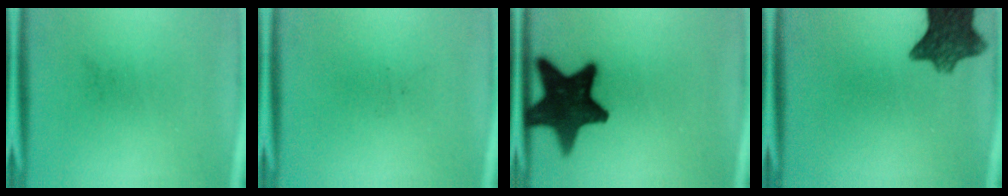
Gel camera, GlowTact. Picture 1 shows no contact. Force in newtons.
{"total": 0.0}
{"total": 15.9}
{"total": 9.7}